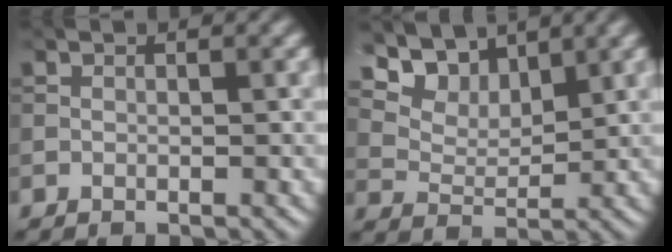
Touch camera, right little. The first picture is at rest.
{"total": 6.7, "force": [5.0, 3.2, 3.1], "torque": [-0.065, -0.001, 0.090]}